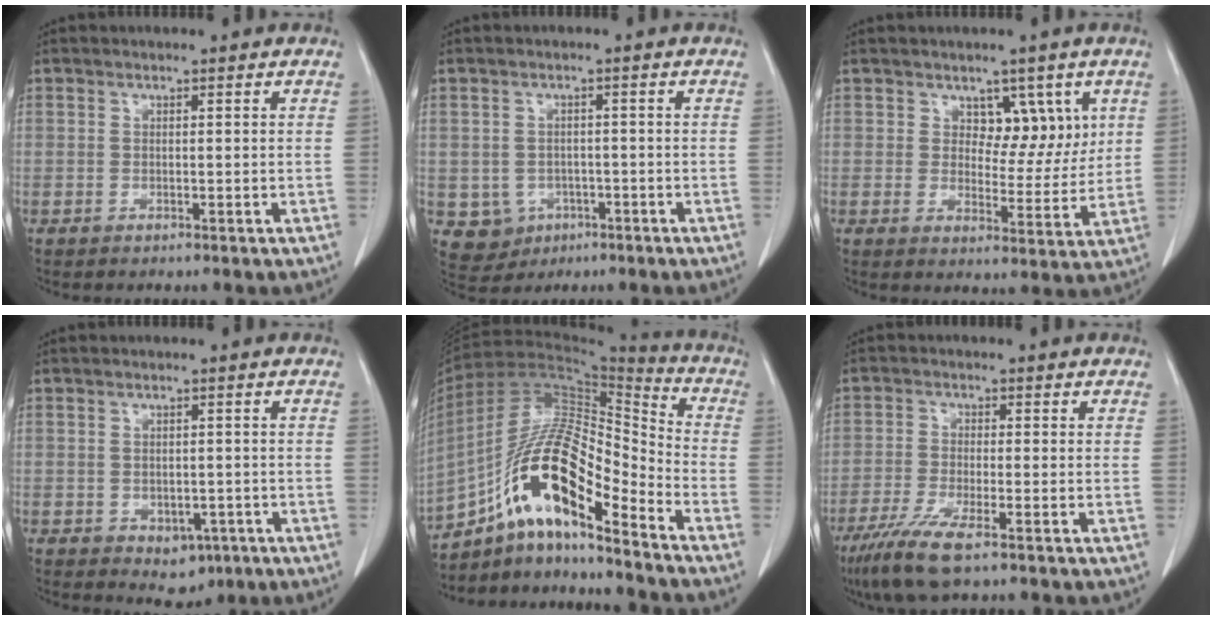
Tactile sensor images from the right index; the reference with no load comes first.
{"total": 5.5, "force": [-1.8, 5.1, 1.0], "torque": [-0.016, 0.005, -0.016]}
{"total": 6.3, "force": [2.9, 3.8, 4.2], "torque": [-0.042, 0.001, 0.046]}
{"total": 4.2, "force": [-1.9, 2.9, 2.3], "torque": [-0.023, 0.003, -0.012]}
{"total": 17.2, "force": [-9.9, 4.1, 13.5], "torque": [-0.255, 0.028, -0.171]}
{"total": 7.5, "force": [-5.0, 0.8, 5.6], "torque": [-0.112, -0.021, -0.089]}